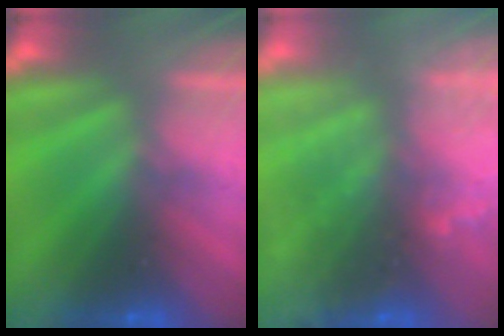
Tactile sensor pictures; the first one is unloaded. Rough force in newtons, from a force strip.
{"total": 8.3}